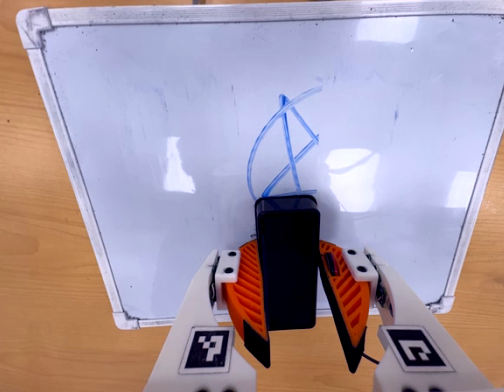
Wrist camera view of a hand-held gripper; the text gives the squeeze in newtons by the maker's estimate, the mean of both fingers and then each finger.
{"total": 7.6, "left": 7.8, "right": 7.4}